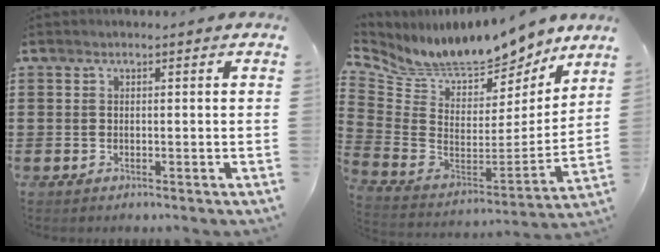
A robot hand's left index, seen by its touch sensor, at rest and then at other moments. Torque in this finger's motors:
{"motor_torque": [2.14, 0.00, 0.28, 0.06]}